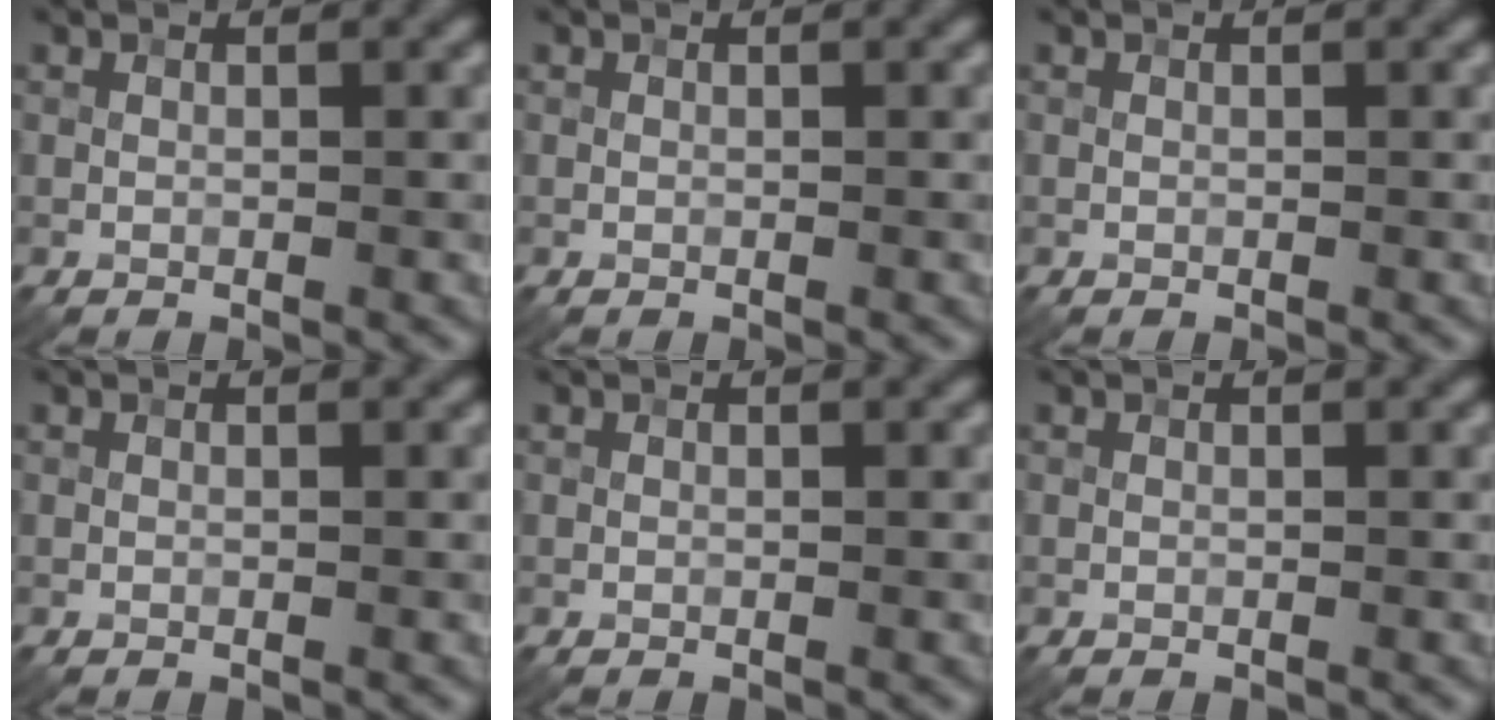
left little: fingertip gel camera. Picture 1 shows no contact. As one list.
[{"total": 0.0}, {"total": 0.0}, {"total": 0.0}, {"total": 0.0}, {"total": 0.0}]